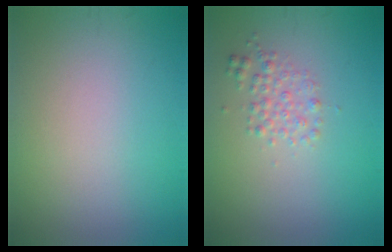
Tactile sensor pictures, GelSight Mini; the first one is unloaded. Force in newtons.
{"total": 1.7, "press": 1.7, "slide": 0.1}